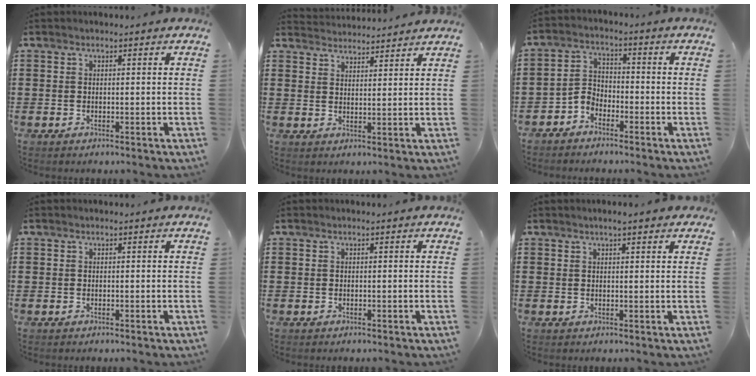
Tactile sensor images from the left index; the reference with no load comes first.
{"total": 3.1, "force": [3.0, -0.2, -0.4], "torque": [-0.003, -0.014, 0.056]}
{"total": 3.6, "force": [-3.1, 1.6, 0.7], "torque": [-0.026, 0.006, -0.069]}
{"total": 0.0}
{"total": 0.0}
{"total": 1.9, "force": [1.6, 0.2, 1.1], "torque": [-0.025, 0.005, 0.028]}